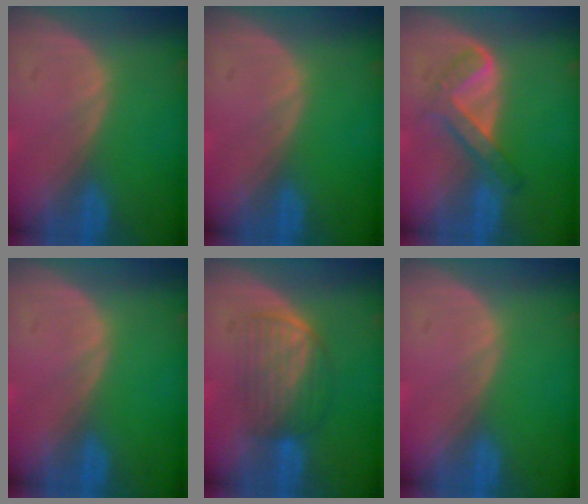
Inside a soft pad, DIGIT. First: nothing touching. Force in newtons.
{"total": 0.0}
{"total": 5.3, "press": 5.0, "slide": 1.6}
{"total": 0.0}
{"total": 6.0, "press": 5.8, "slide": 1.5}
{"total": 0.0}